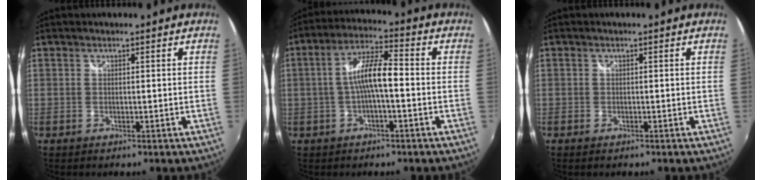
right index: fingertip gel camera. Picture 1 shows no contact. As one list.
[{"total": 7.7, "force": [-1.3, 1.5, 7.5], "torque": [-0.152, 0.016, -0.024]}, {"total": 0.8, "force": [-0.7, 0.4, 0.3], "torque": [-0.005, -0.005, -0.015]}]